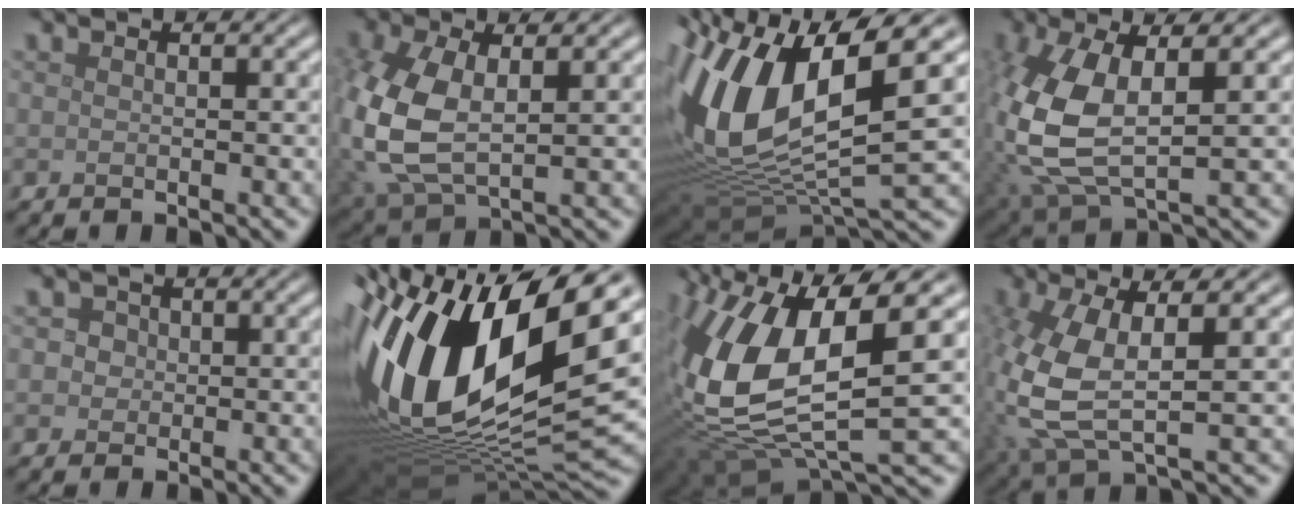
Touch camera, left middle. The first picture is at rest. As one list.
[{"total": 9.0, "force": [0.3, 5.2, 7.3], "torque": [-0.195, -0.007, 0.013]}, {"total": 14.7, "force": [3.0, 6.6, 12.8], "torque": [-0.280, -0.004, 0.052]}, {"total": 10.4, "force": [0.1, 5.4, 8.9], "torque": [-0.225, -0.014, 0.008]}, {"total": 2.6, "force": [0.8, 2.2, 1.0], "torque": [0.000, 0.013, 0.000]}, {"total": 20.2, "force": [2.8, 9.3, 17.8], "torque": [-0.354, -0.026, 0.056]}, {"total": 13.7, "force": [1.9, 6.3, 12.0], "torque": [-0.264, -0.008, 0.034]}, {"total": 8.5, "force": [0.4, 3.8, 7.6], "torque": [-0.190, -0.005, 0.009]}]